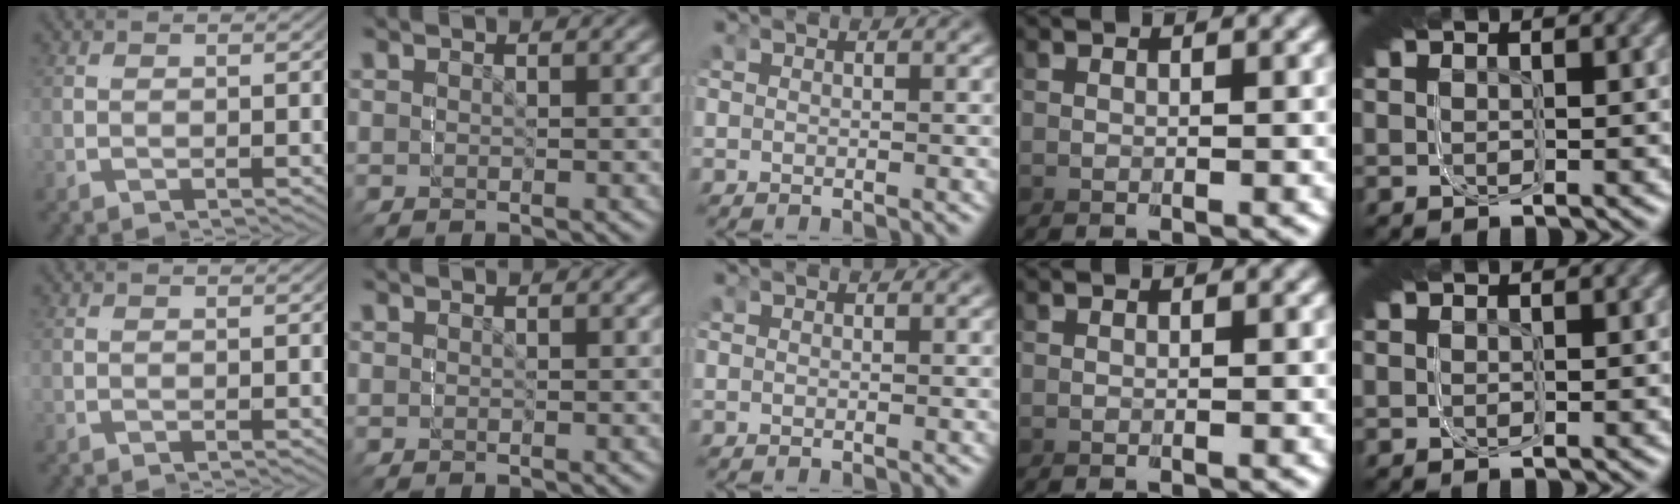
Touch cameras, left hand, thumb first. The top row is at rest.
{}